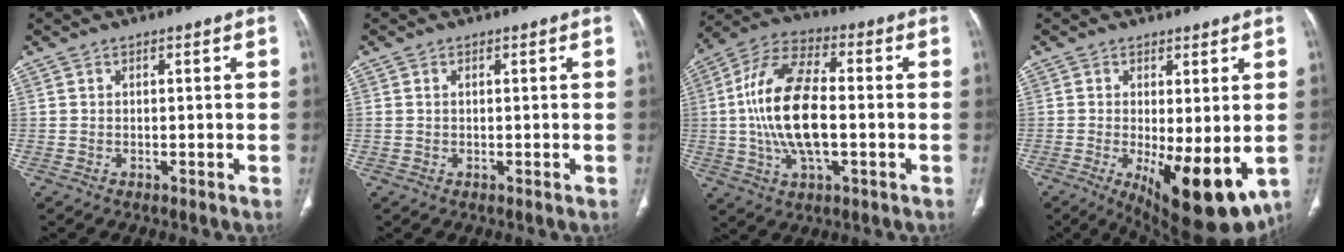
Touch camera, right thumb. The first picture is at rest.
{"total": 0.9, "force": [0.3, 0.6, 0.6], "torque": [-0.017, 0.006, 0.011]}
{"total": 17.2, "force": [-1.0, 8.0, 15.2], "torque": [-0.303, 0.020, -0.020]}
{"total": 13.9, "force": [-3.2, 5.2, 12.5], "torque": [-0.178, -0.029, -0.029]}